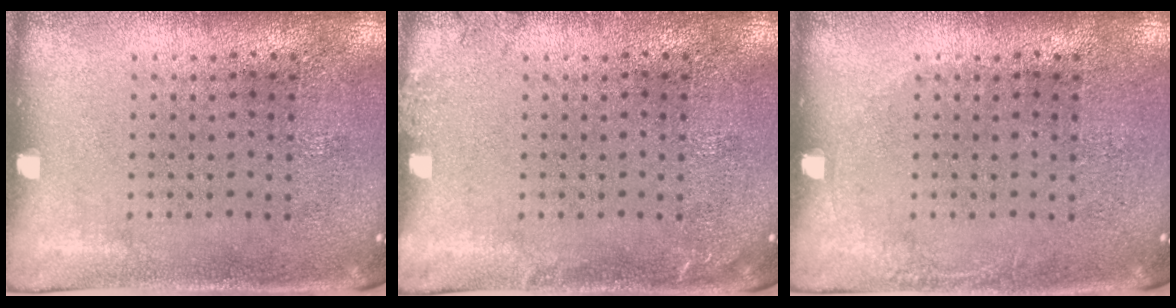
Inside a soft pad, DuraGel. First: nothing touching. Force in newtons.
{"total": 1.0, "press": 1.0, "slide": 0.1}
{"total": 0.7, "press": 0.7, "slide": 0.1}